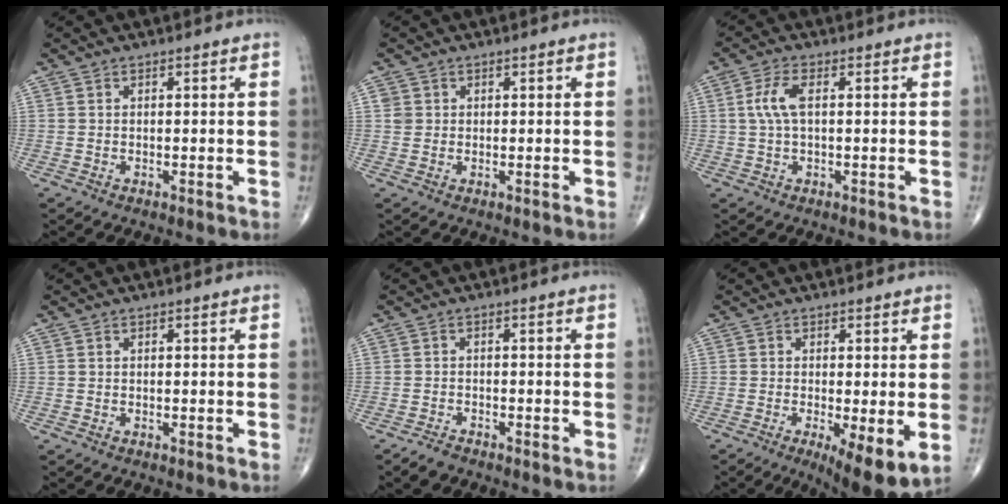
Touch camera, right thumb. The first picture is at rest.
{"total": 1.7, "force": [0.4, 1.6, 0.4], "torque": [0.002, 0.000, 0.007]}
{"total": 4.6, "force": [0.6, 1.9, 4.2], "torque": [-0.105, 0.009, 0.010]}
{"total": 0.0}
{"total": 1.8, "force": [-1.6, 0.6, 0.5], "torque": [-0.016, 0.002, -0.030]}
{"total": 9.0, "force": [-2.4, 2.6, 8.3], "torque": [-0.125, -0.023, -0.034]}